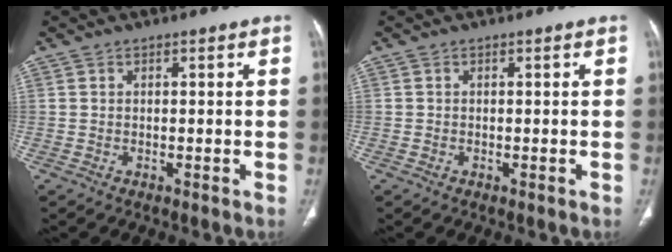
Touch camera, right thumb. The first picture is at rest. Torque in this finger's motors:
{"motor_torque": [2.74, 2.27, 0.69, -0.66, 0.02]}